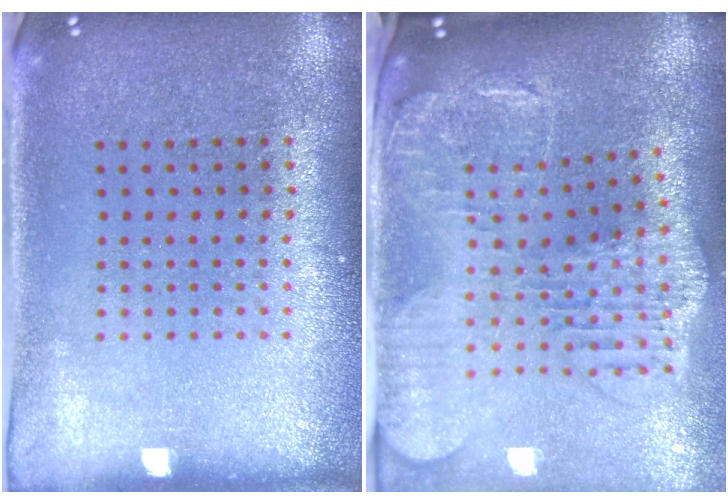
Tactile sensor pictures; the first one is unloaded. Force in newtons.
{"total": 2.7, "press": 2.3, "slide": 1.4}